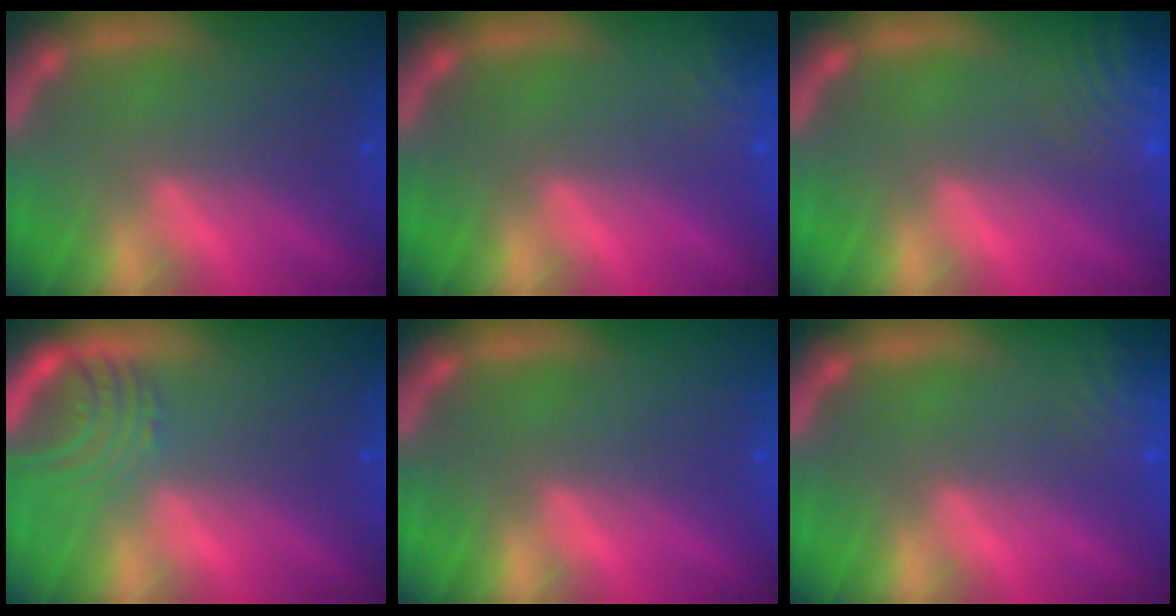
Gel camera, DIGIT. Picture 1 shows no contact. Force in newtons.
{"total": 2.4}
{"total": 9.5}
{"total": 4.5}
{"total": 0.0}
{"total": 3.5}